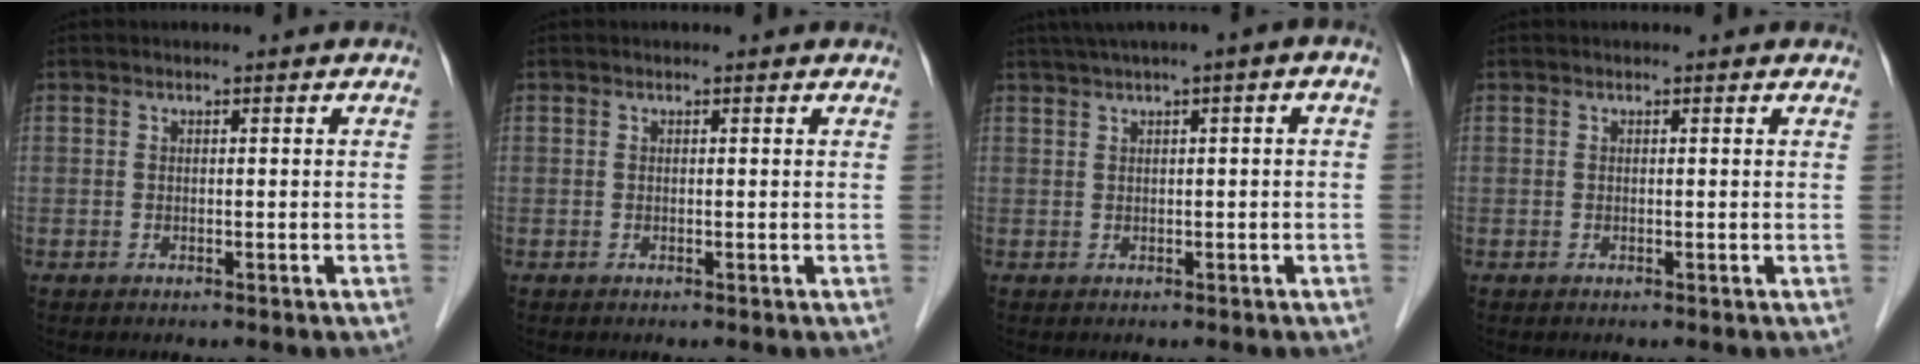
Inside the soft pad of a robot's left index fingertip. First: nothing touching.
{"total": 0.8, "force": [0.7, 0.2, 0.2], "torque": [-0.008, 0.003, 0.004]}
{"total": 4.4, "force": [1.8, 0.1, 4.0], "torque": [-0.070, 0.023, 0.030]}
{"total": 1.0, "force": [0.9, 0.3, 0.3], "torque": [-0.009, 0.002, 0.004]}